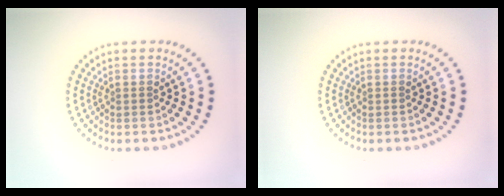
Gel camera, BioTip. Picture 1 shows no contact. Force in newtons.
{"total": 0.0}